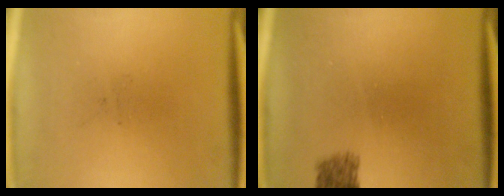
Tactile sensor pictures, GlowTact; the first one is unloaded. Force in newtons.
{"total": 2.5}